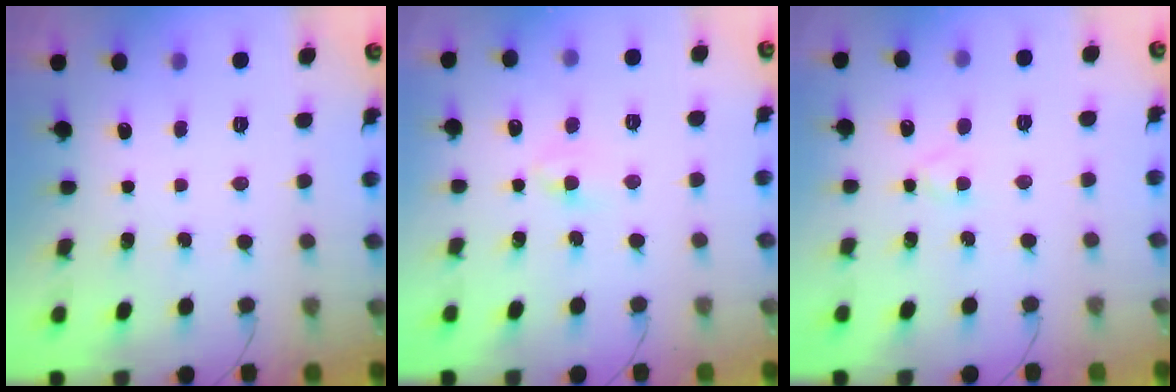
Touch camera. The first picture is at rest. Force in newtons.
{"total": 3.3, "press": 3.2, "slide": 1.1}
{"total": 2.5, "press": 2.3, "slide": 1.1}